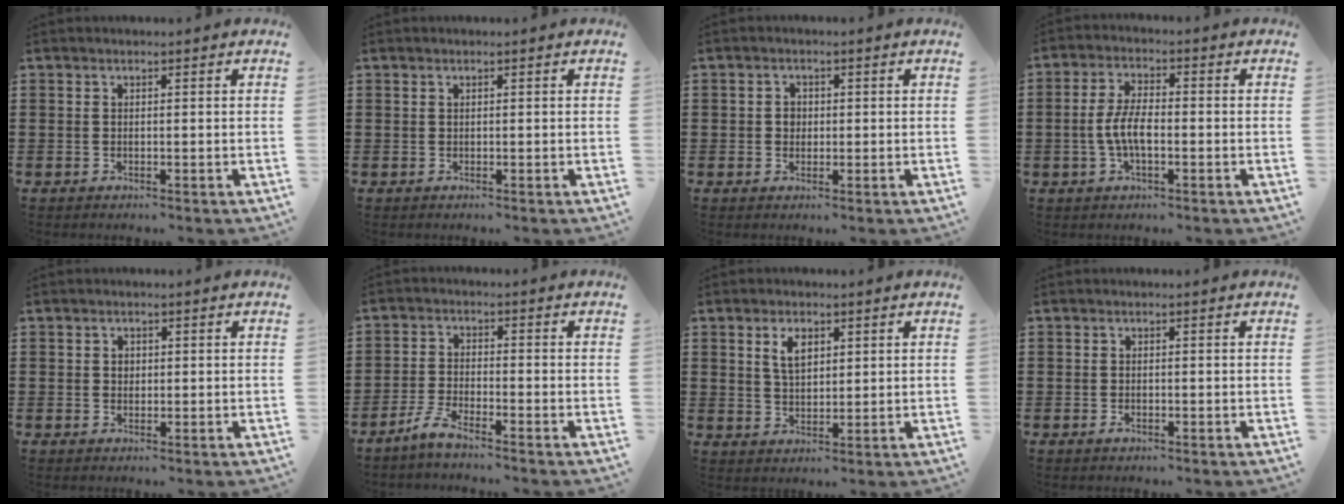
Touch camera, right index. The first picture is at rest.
{"total": 0.0}
{"total": 1.7, "force": [0.0, 1.5, 0.8], "torque": [-0.019, 0.009, -0.001]}
{"total": 5.5, "force": [-1.1, 2.3, 4.8], "torque": [-0.112, -0.002, -0.028]}
{"total": 1.1, "force": [0.3, 0.9, 0.6], "torque": [-0.013, 0.006, 0.005]}
{"total": 3.5, "force": [-3.1, 0.2, 1.7], "torque": [-0.053, 0.000, -0.066]}
{"total": 4.1, "force": [1.7, 2.2, 3.0], "torque": [-0.060, 0.007, 0.028]}
{"total": 0.7, "force": [-0.4, 0.3, 0.5], "torque": [-0.010, -0.004, -0.007]}